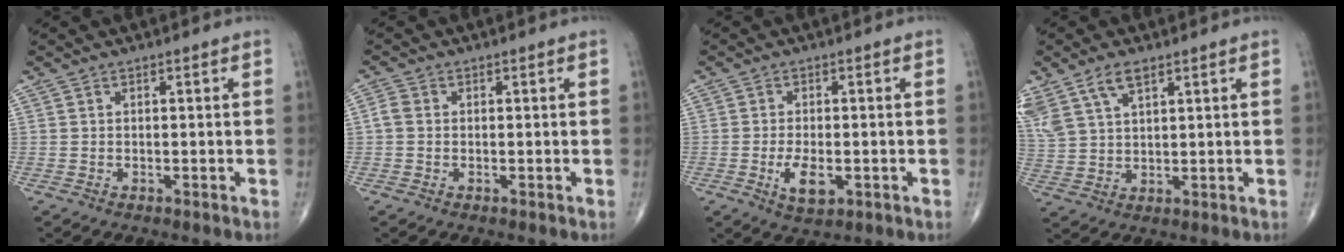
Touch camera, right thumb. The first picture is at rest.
{"total": 2.0, "force": [-0.1, 1.6, 1.2], "torque": [-0.025, 0.005, -0.006]}
{"total": 5.3, "force": [-1.4, 2.5, 4.4], "torque": [-0.077, -0.005, -0.020]}
{"total": 10.2, "force": [5.9, 5.2, 6.5], "torque": [-0.148, -0.007, 0.123]}